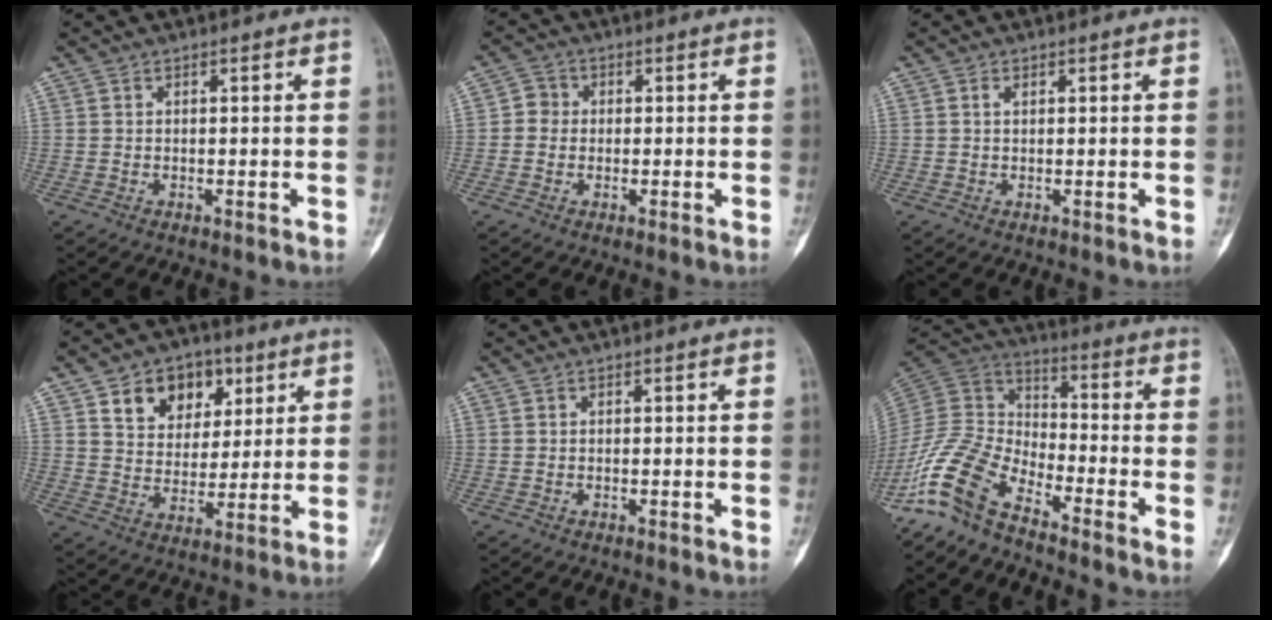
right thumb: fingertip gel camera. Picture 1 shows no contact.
{"total": 3.1, "force": [-0.2, 3.0, 1.0], "torque": [0.004, 0.009, -0.012]}
{"total": 1.0, "force": [0.4, 0.6, 0.7], "torque": [-0.012, 0.001, 0.007]}
{"total": 12.4, "force": [5.8, 9.1, 6.1], "torque": [-0.055, -0.020, 0.099]}
{"total": 0.0}
{"total": 12.1, "force": [-9.3, 4.3, 6.5], "torque": [-0.138, 0.077, -0.197]}